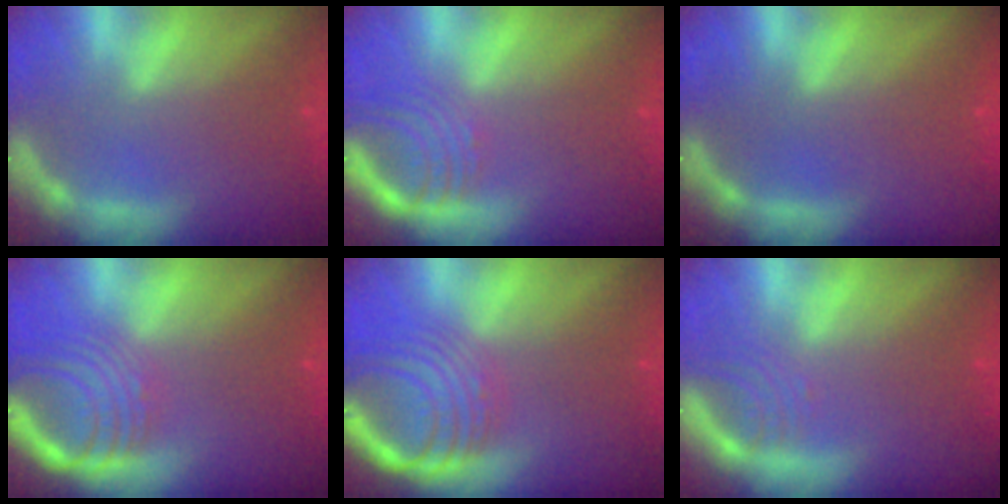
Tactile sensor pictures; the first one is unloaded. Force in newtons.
{"total": 5.0}
{"total": 0.0}
{"total": 8.1}
{"total": 10.0}
{"total": 2.5}